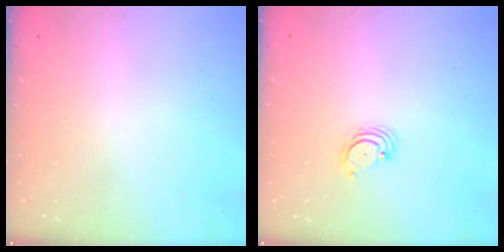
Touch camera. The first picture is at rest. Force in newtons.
{"total": 2.7, "press": 2.7, "slide": 0.3}